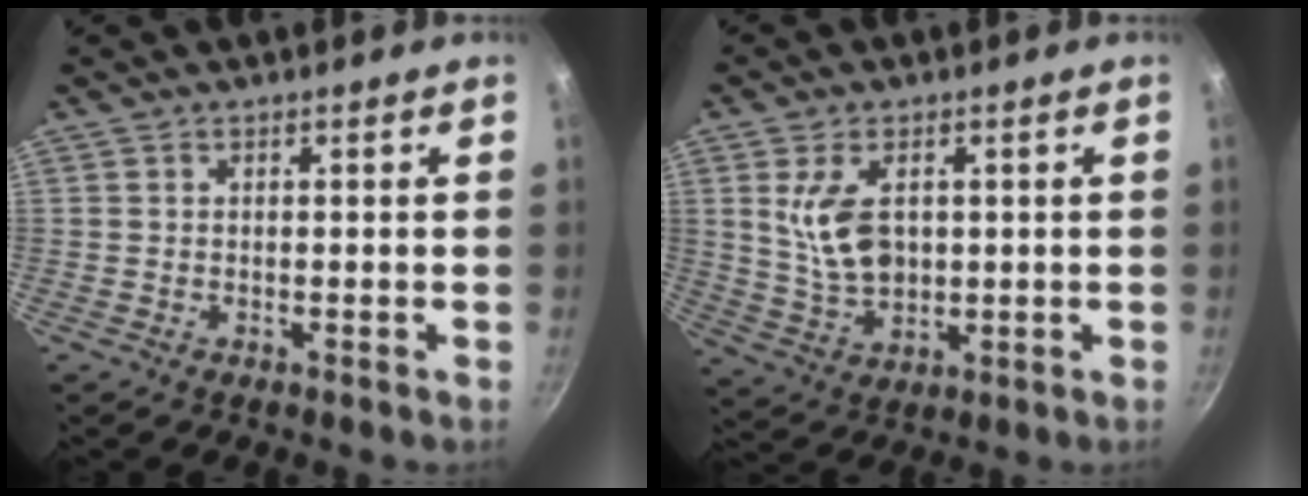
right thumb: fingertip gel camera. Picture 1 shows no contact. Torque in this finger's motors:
{"motor_torque": [-0.48, 0.70, 0.54, 0.67, 0.11]}